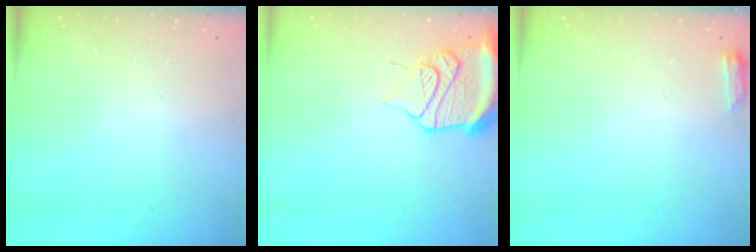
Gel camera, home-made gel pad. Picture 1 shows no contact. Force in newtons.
{"total": 15.7, "press": 14.5, "slide": 6.0}
{"total": 3.3, "press": 3.2, "slide": 0.5}